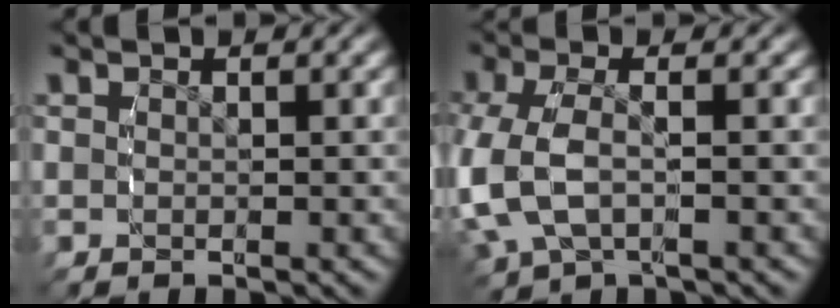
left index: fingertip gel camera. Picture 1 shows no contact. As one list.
[{"total": 5.3, "force": [-1.0, 3.7, 3.7], "torque": [-0.128, -0.022, -0.004]}]